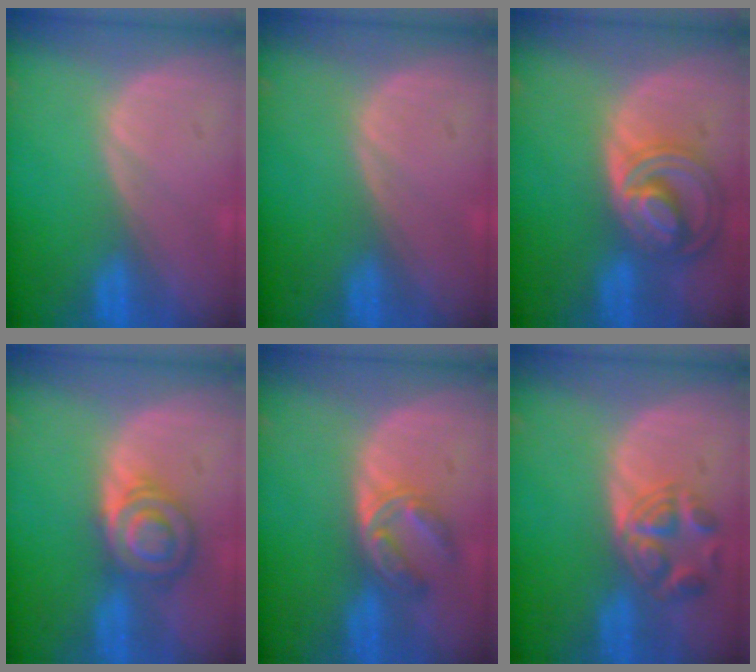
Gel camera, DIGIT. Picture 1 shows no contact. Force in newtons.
{"total": 0.0}
{"total": 8.7, "press": 7.5, "slide": 4.4}
{"total": 6.0, "press": 6.0, "slide": 0.2}
{"total": 5.7, "press": 4.7, "slide": 3.2}
{"total": 5.4, "press": 5.2, "slide": 1.5}